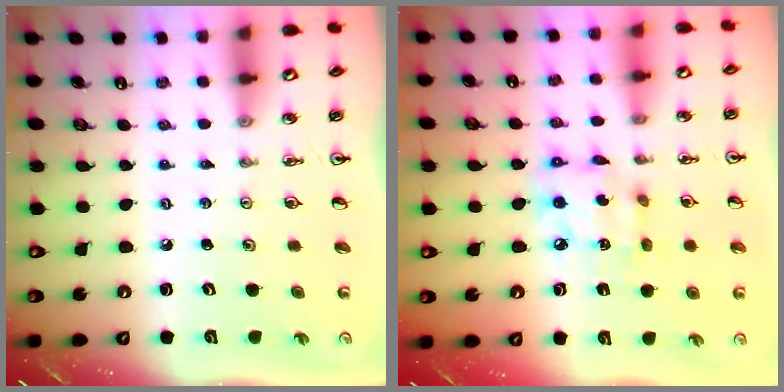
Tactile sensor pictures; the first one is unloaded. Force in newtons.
{"total": 9.4, "press": 9.4, "slide": 0.7}